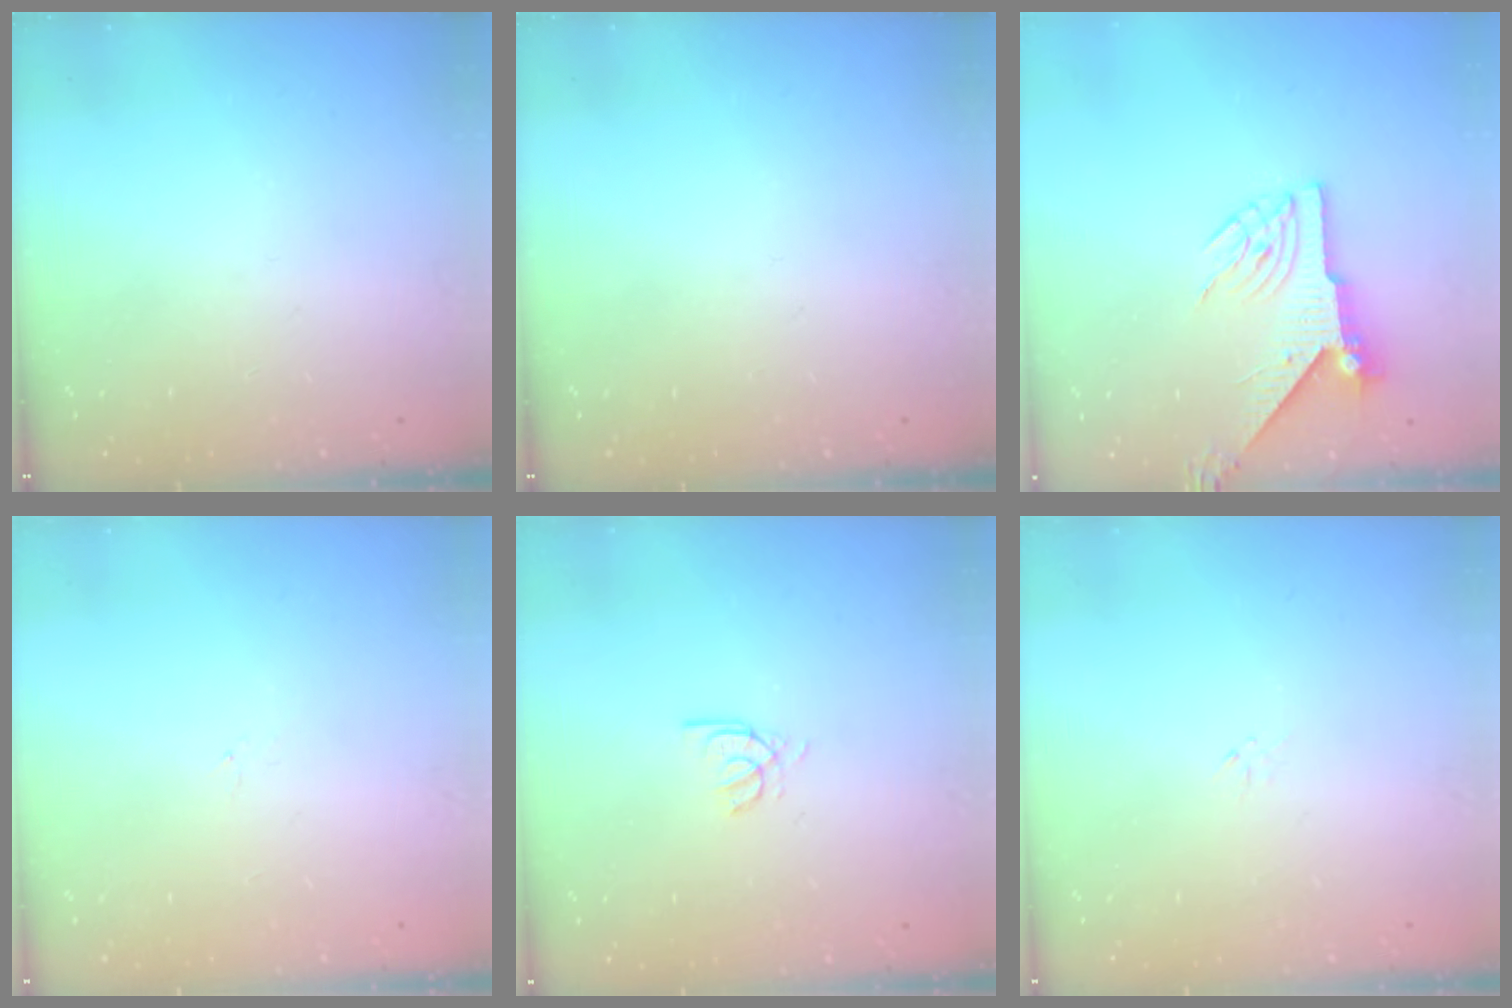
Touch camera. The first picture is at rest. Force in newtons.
{"total": 0.0}
{"total": 6.8, "press": 6.8, "slide": 0.5}
{"total": 0.0}
{"total": 3.7, "press": 3.7, "slide": 0.1}
{"total": 0.0}